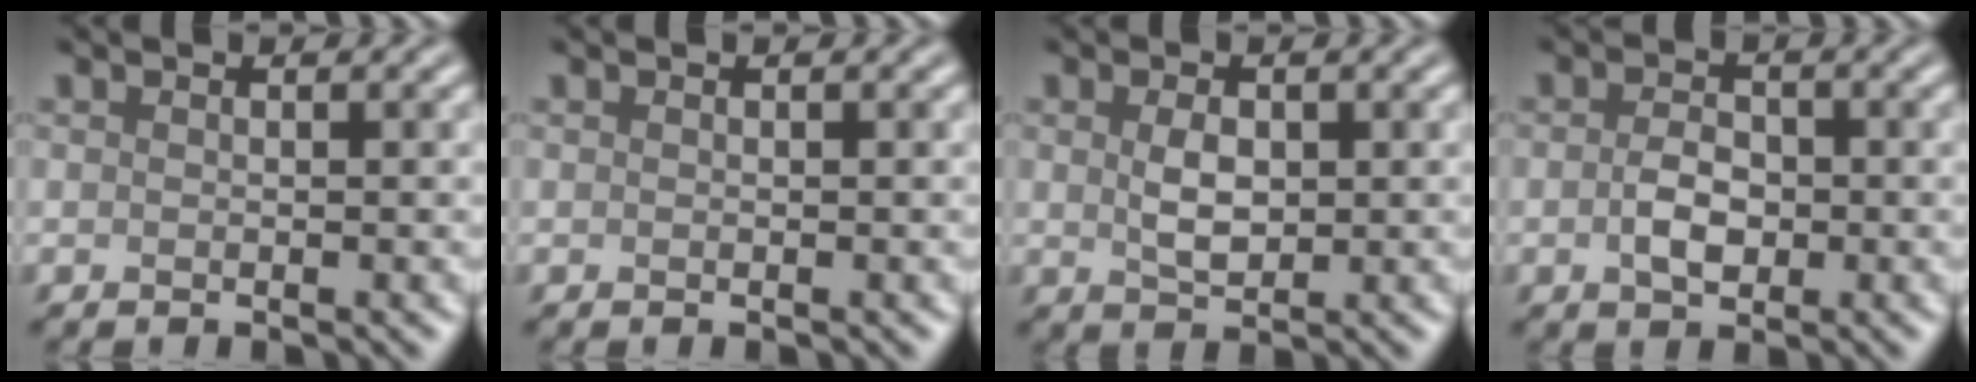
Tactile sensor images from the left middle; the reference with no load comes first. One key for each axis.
{"total": 0.0}
{"total": 2.7, "fx": 0.3, "fy": 1.7, "fz": 2.1, "tx": -0.044, "ty": -0.002, "tz": 0.009}
{"total": 2.8, "fx": -0.5, "fy": 1.9, "fz": 2.1, "tx": -0.040, "ty": -0.001, "tz": -0.012}